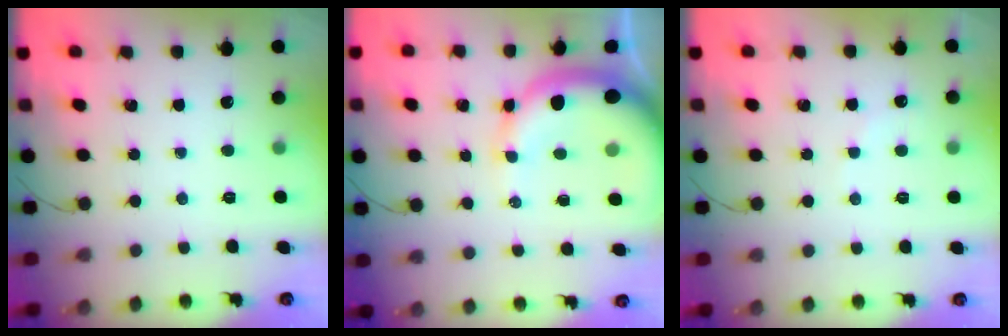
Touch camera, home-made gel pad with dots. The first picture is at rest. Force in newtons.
{"total": 12.2, "press": 11.9, "slide": 2.5}
{"total": 3.4, "press": 3.2, "slide": 1.0}